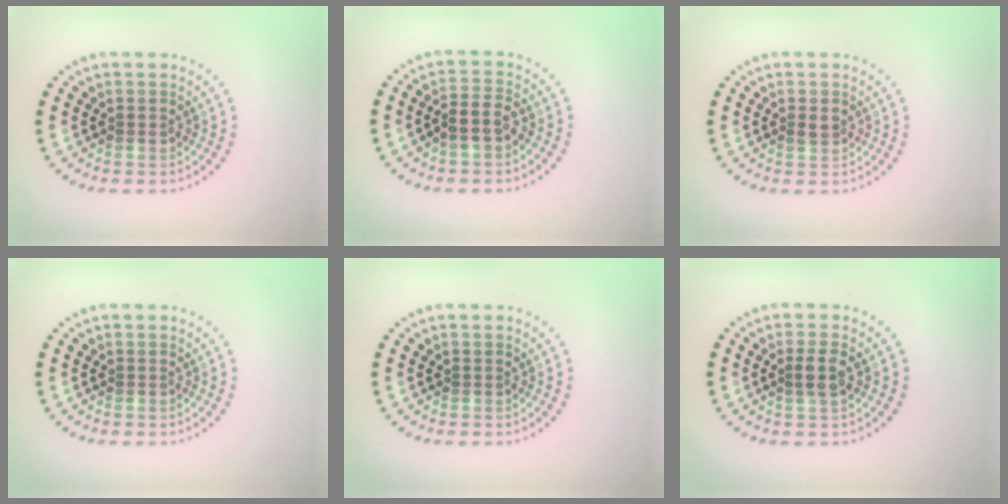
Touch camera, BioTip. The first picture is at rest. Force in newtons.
{"total": 2.4, "press": 2.2, "slide": 1.0}
{"total": 1.0, "press": 1.0, "slide": 0.1}
{"total": 0.0}
{"total": 0.0}
{"total": 1.9, "press": 1.8, "slide": 0.7}